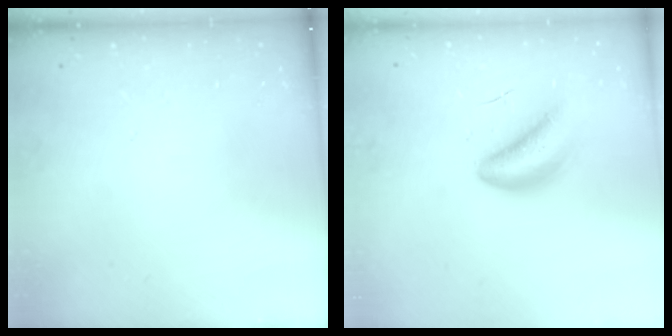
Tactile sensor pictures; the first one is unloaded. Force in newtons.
{"total": 5.2, "press": 4.9, "slide": 1.7}